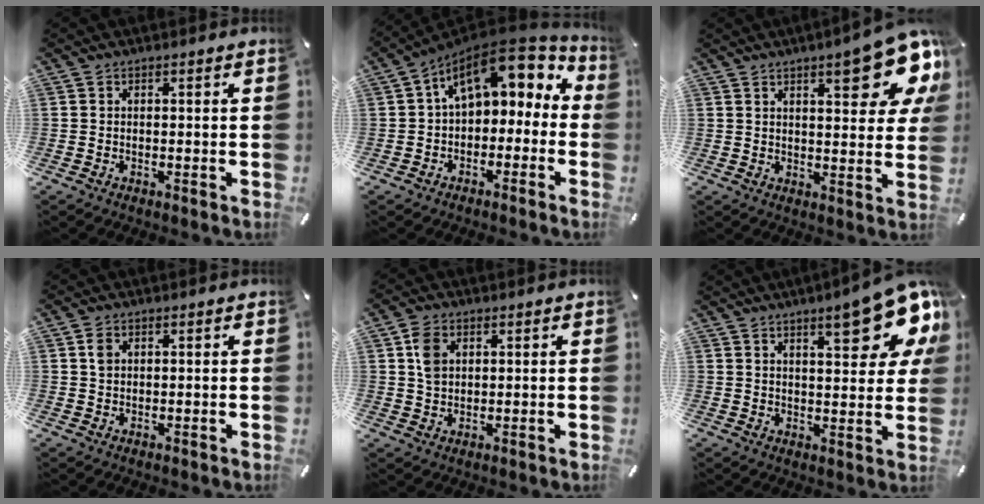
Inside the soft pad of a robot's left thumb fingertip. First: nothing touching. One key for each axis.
{"total": 12.3, "fx": 5.8, "fy": 7.3, "fz": 8.0, "tx": -0.126, "ty": -0.035, "tz": 0.103}
{"total": 15.7, "fx": 9.0, "fy": 5.2, "fz": 11.8, "tx": -0.150, "ty": -0.055, "tz": 0.141}
{"total": 2.1, "fx": 0.7, "fy": 1.6, "fz": 1.0, "tx": -0.016, "ty": 0.003, "tz": 0.010}
{"total": 5.0, "fx": 1.6, "fy": 4.0, "fz": 2.5, "tx": -0.051, "ty": 0.006, "tz": 0.028}
{"total": 16.7, "fx": 9.9, "fy": 5.5, "fz": 12.3, "tx": -0.157, "ty": -0.060, "tz": 0.155}